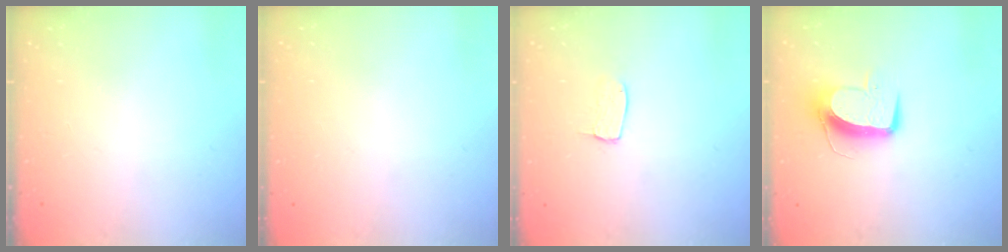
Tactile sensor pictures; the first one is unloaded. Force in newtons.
{"total": 0.0}
{"total": 4.2, "press": 4.2, "slide": 0.2}
{"total": 10.0, "press": 9.9, "slide": 0.9}